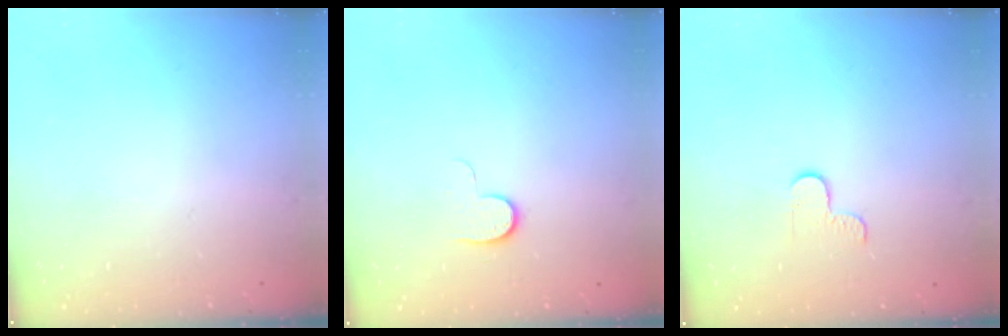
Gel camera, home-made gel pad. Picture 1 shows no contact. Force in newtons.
{"total": 5.3, "press": 5.3, "slide": 0.5}
{"total": 3.3, "press": 3.3, "slide": 0.4}